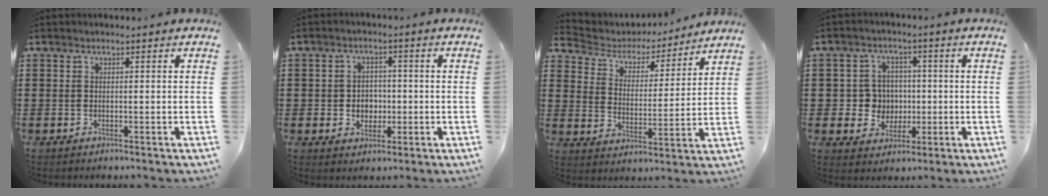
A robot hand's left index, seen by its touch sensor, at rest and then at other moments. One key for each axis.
{"total": 3.7, "fx": -0.4, "fy": 3.2, "fz": 1.7, "tx": -0.035, "ty": 0.003, "tz": -0.013}
{"total": 4.4, "fx": 4.0, "fy": 1.5, "fz": 0.7, "tx": -0.040, "ty": -0.026, "tz": 0.062}
{"total": 5.6, "fx": -0.1, "fy": 5.5, "fz": 1.2, "tx": -0.040, "ty": 0.013, "tz": -0.002}